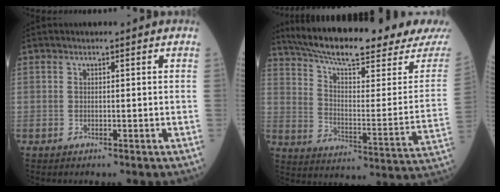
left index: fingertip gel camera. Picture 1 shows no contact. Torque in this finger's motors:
{"motor_torque": [0.34, -1.80, 0.19, 0.08]}